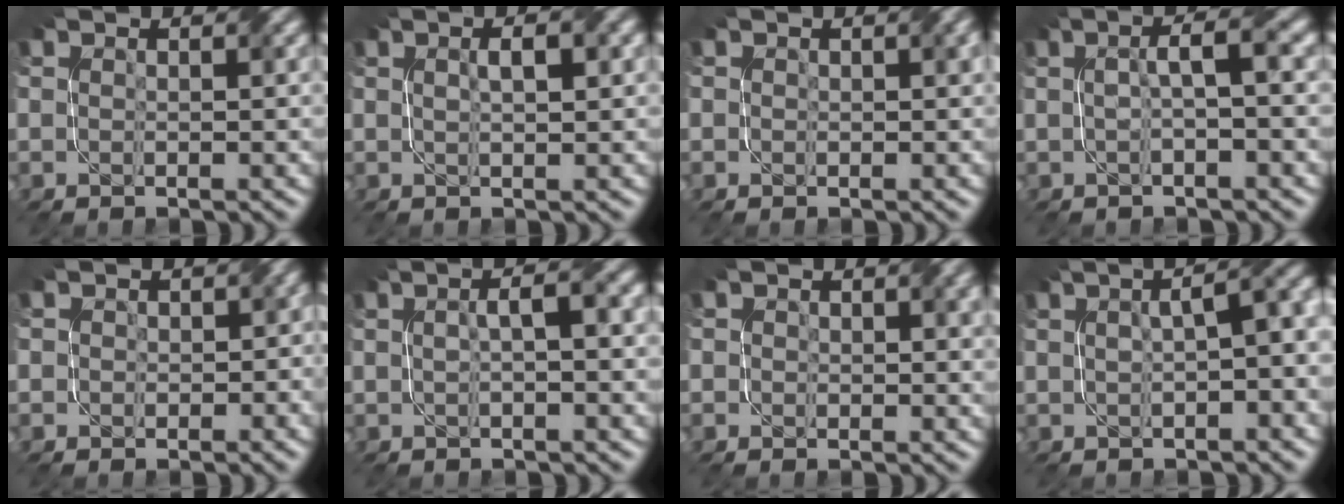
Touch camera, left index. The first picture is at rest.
{"total": 2.5, "force": [0.9, 0.8, 2.2], "torque": [-0.017, 0.004, 0.005]}
{"total": 0.6, "force": [0.1, 0.5, 0.4], "torque": [-0.002, 0.003, 0.006]}
{"total": 2.8, "force": [0.2, 0.4, 2.7], "torque": [-0.043, 0.015, 0.004]}
{"total": 2.1, "force": [0.1, 1.9, 0.8], "torque": [0.006, 0.003, 0.000]}
{"total": 2.7, "force": [0.2, 0.6, 2.6], "torque": [-0.038, 0.013, 0.006]}
{"total": 1.4, "force": [0.6, 1.1, 0.6], "torque": [0.001, 0.000, 0.009]}
{"total": 5.6, "force": [0.6, 1.8, 5.2], "torque": [-0.047, 0.023, 0.016]}